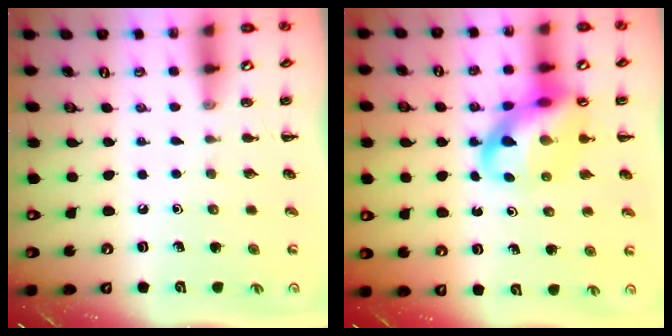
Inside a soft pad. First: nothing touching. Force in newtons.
{"total": 14.2, "press": 13.7, "slide": 3.7}